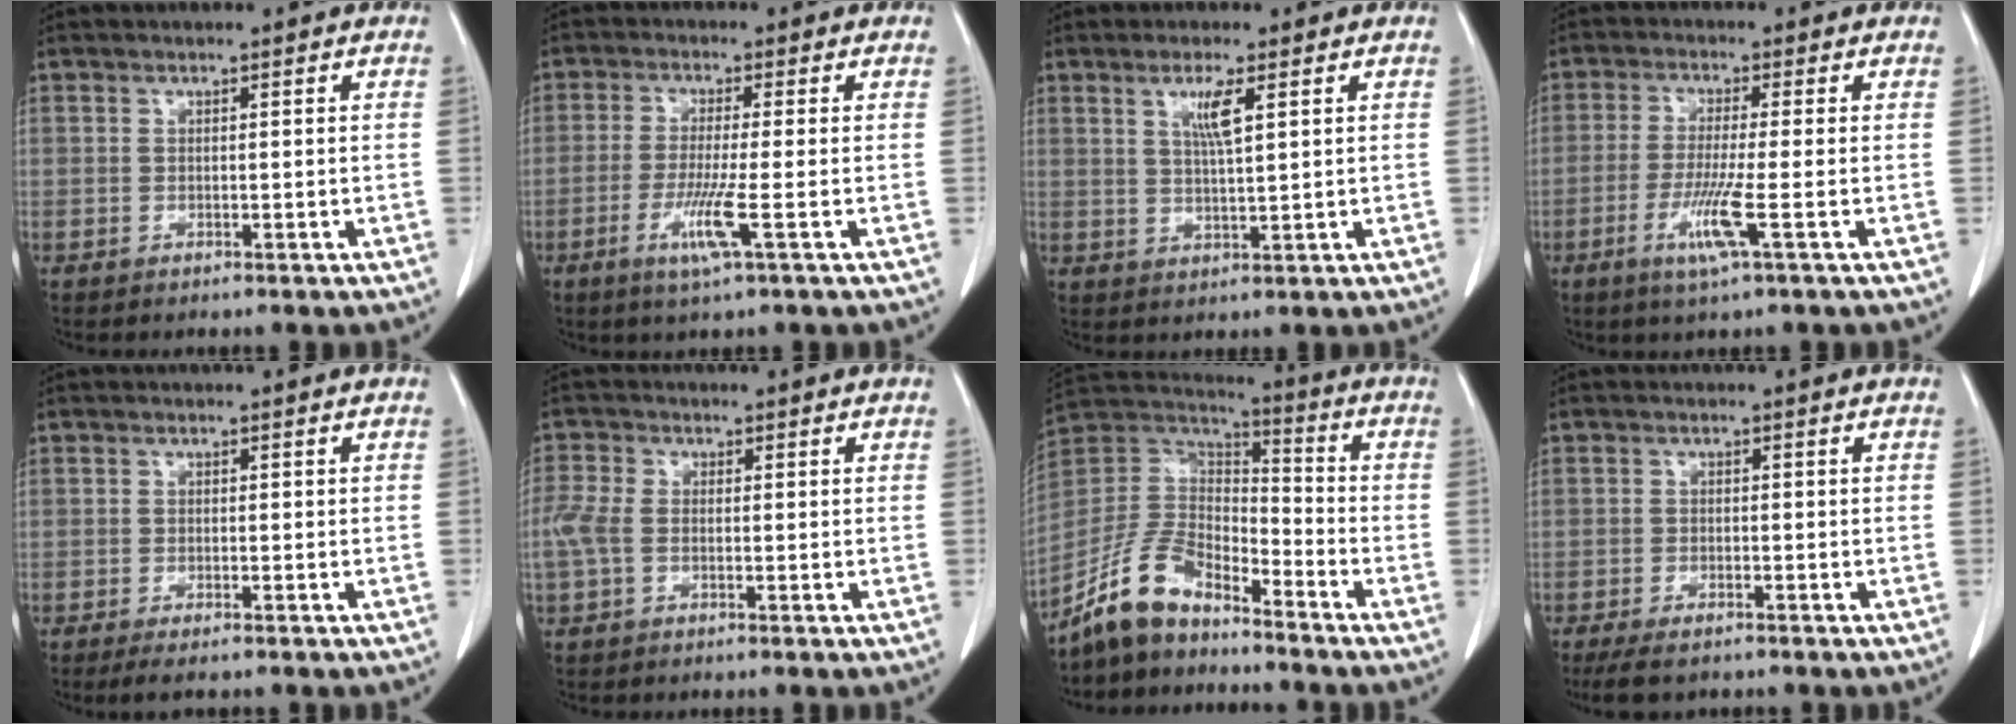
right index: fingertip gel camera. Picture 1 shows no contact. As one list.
[{"total": 5.8, "force": [-2.2, -0.7, 5.4], "torque": [-0.110, -0.019, -0.043]}, {"total": 4.1, "force": [1.8, 0.1, 3.7], "torque": [-0.071, -0.005, 0.034]}, {"total": 6.3, "force": [-2.4, -0.7, 5.8], "torque": [-0.119, -0.020, -0.048]}, {"total": 3.2, "force": [-2.6, 0.5, 1.8], "torque": [-0.028, -0.008, -0.037]}, {"total": 4.3, "force": [-0.7, 2.6, 3.3], "torque": [-0.108, 0.011, -0.018]}, {"total": 11.2, "force": [-9.1, 4.0, 5.2], "torque": [-0.117, 0.021, -0.179]}, {"total": 4.9, "force": [-3.9, 1.4, 2.5], "torque": [-0.041, -0.010, -0.062]}]